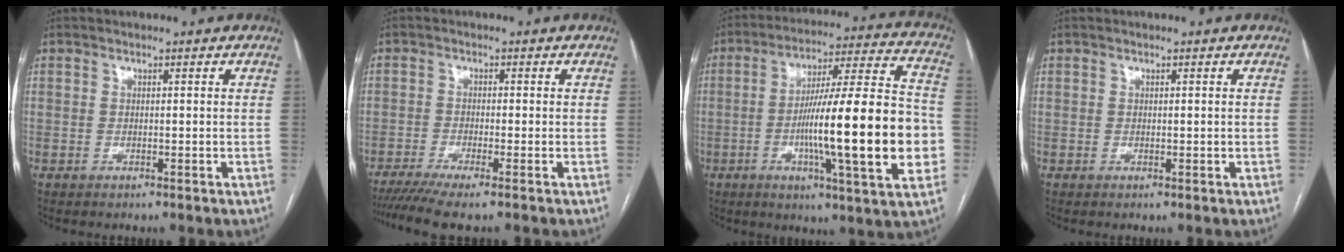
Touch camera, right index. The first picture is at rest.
{"total": 6.0, "force": [-4.6, -0.4, 3.8], "torque": [-0.061, -0.013, -0.080]}
{"total": 23.0, "force": [-4.1, 1.6, 22.6], "torque": [-0.320, 0.008, -0.065]}
{"total": 0.5, "force": [0.1, 0.3, 0.4], "torque": [-0.009, -0.002, 0.005]}